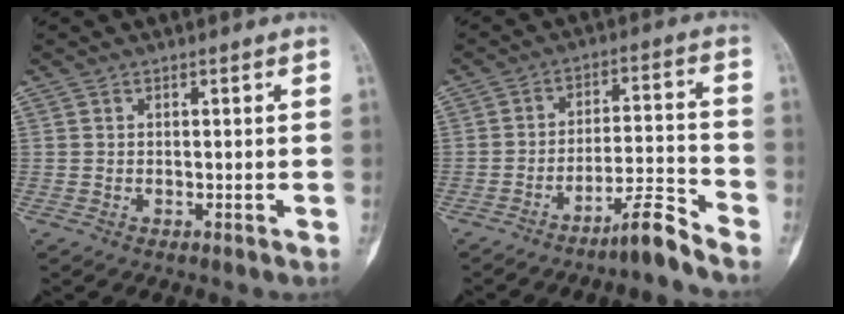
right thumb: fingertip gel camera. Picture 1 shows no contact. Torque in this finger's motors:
{"motor_torque": [2.00, 0.36, 0.50, -1.17, 0.20]}